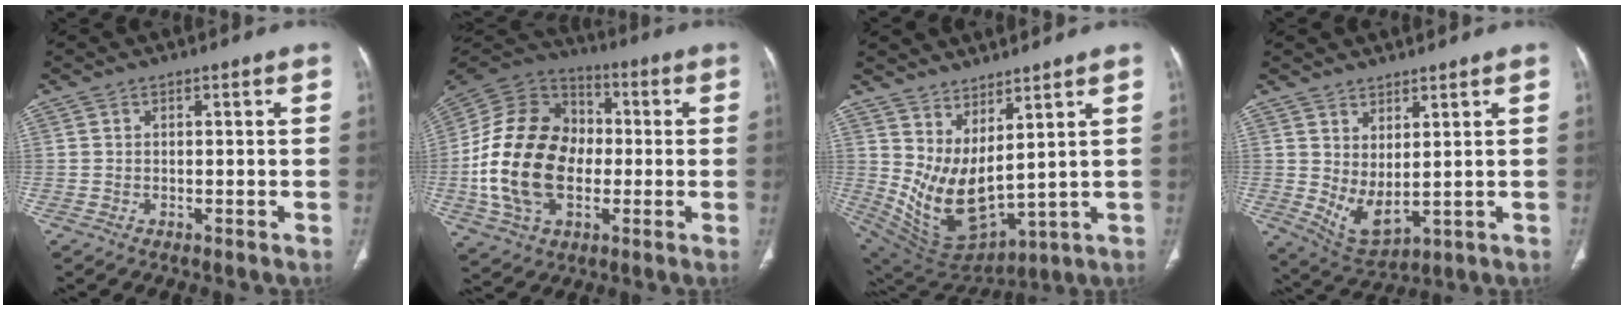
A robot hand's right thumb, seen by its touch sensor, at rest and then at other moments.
{"total": 22.7, "force": [-2.7, 16.0, 15.9], "torque": [-0.286, 0.020, -0.046]}
{"total": 12.9, "force": [5.3, 5.2, 10.5], "torque": [-0.189, -0.054, 0.130]}
{"total": 7.1, "force": [1.7, 3.2, 6.1], "torque": [-0.111, -0.027, 0.053]}